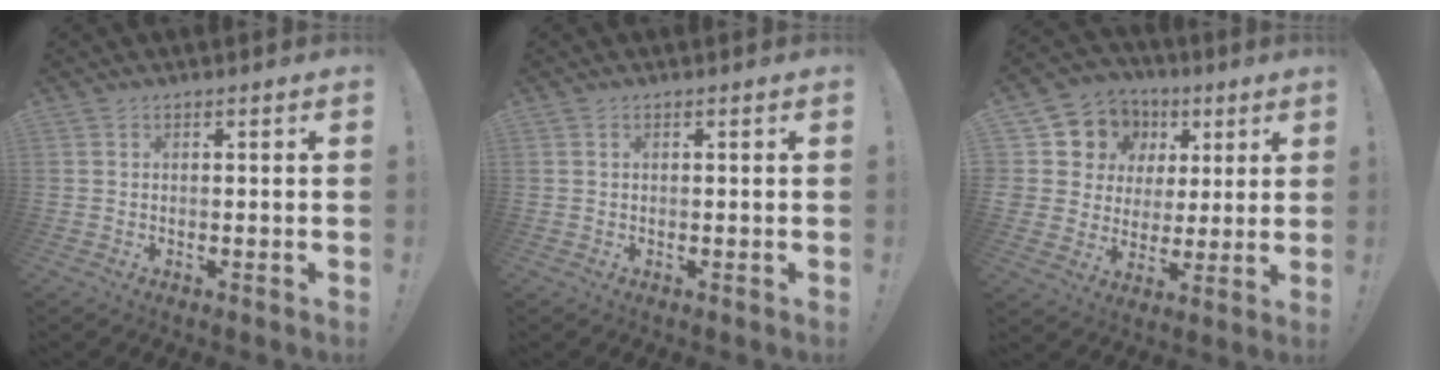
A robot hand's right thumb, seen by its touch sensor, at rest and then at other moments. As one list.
[{"total": 0.0}, {"total": 10.9, "force": [4.5, 9.6, 2.8], "torque": [-0.052, -0.028, 0.100]}]